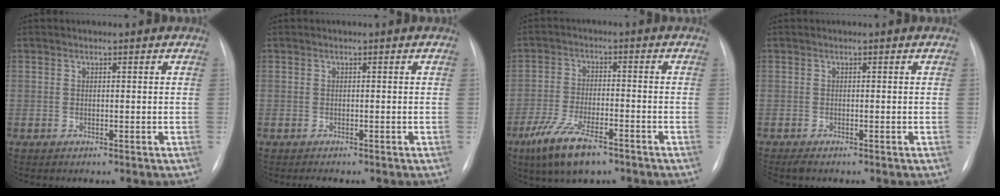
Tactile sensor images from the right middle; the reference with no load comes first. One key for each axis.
{"total": 0.7, "fx": -0.7, "fy": 0.1, "fz": 0.3, "tx": -0.007, "ty": -0.003, "tz": -0.009}
{"total": 9.5, "fx": -6.2, "fy": 2.8, "fz": 6.7, "tx": -0.138, "ty": -0.015, "tz": -0.108}
{"total": 1.6, "fx": -1.3, "fy": 0.4, "fz": 0.8, "tx": -0.017, "ty": -0.005, "tz": -0.018}